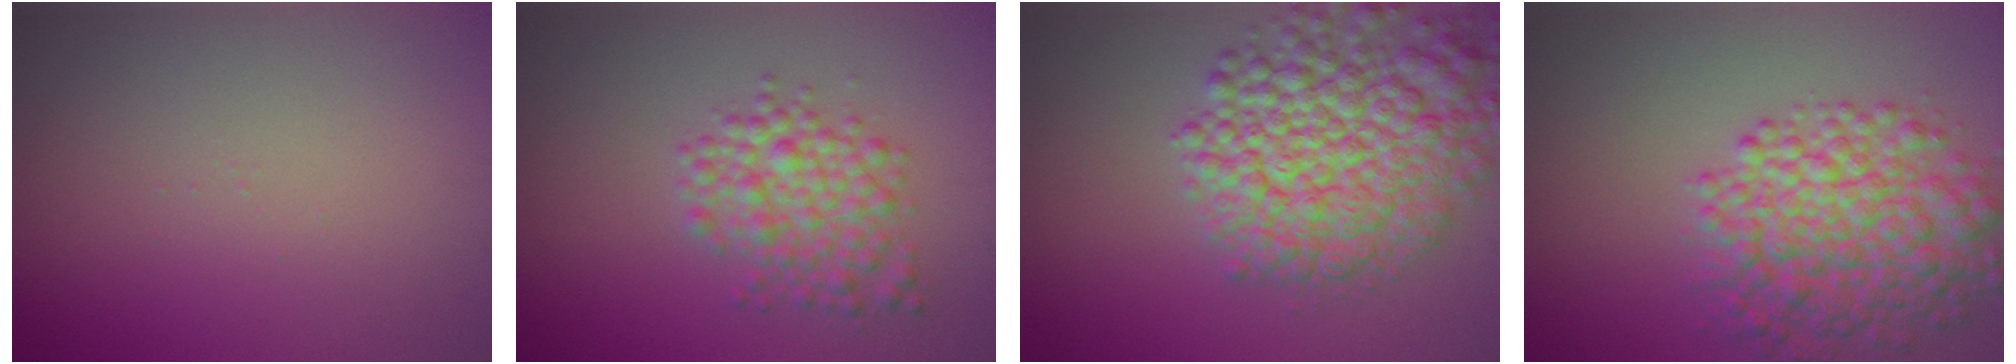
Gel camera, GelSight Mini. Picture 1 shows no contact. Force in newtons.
{"total": 4.1, "press": 4.1, "slide": 0.1}
{"total": 9.1, "press": 9.1, "slide": 0.4}
{"total": 7.3, "press": 7.3, "slide": 0.1}